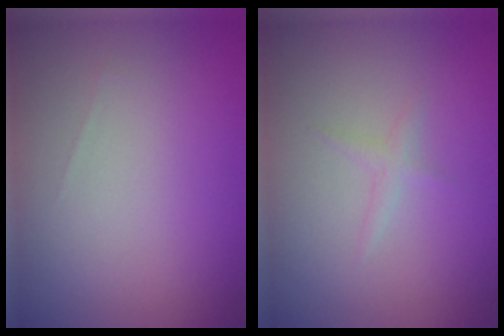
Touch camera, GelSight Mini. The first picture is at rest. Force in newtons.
{"total": 0.9, "press": 0.9, "slide": 0.0}